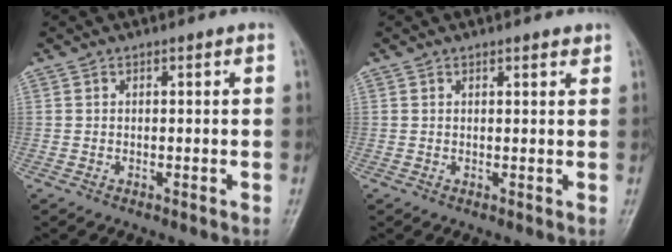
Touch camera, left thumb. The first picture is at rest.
{"total": 1.6, "force": [1.2, 0.5, 1.0], "torque": [-0.011, -0.006, 0.015]}